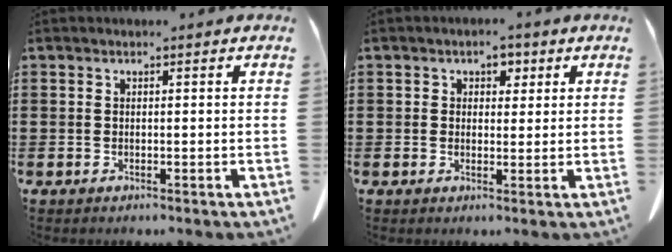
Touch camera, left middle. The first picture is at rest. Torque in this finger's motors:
{"motor_torque": [-0.07, 0.19, 0.00, 0.00]}